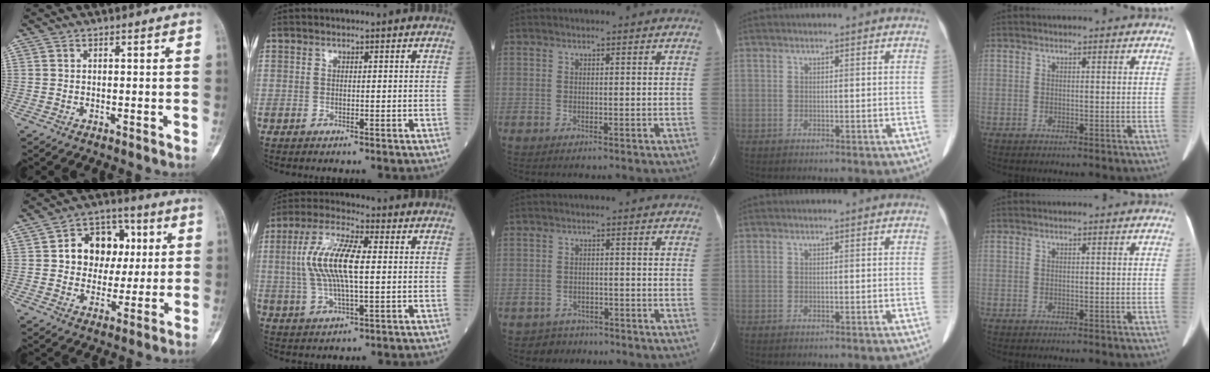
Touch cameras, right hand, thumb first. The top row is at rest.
{"thumb": {"total": 12.9, "force": [2.4, 10.2, 7.6], "torque": [-0.057, 0.013, 0.038]}, "index": {"total": 11.2, "force": [1.1, 2.8, 10.8], "torque": [-0.230, 0.011, 0.020]}, "middle": {"total": 3.1, "force": [-2.3, 1.9, -0.7], "torque": [0.008, 0.008, -0.038]}}